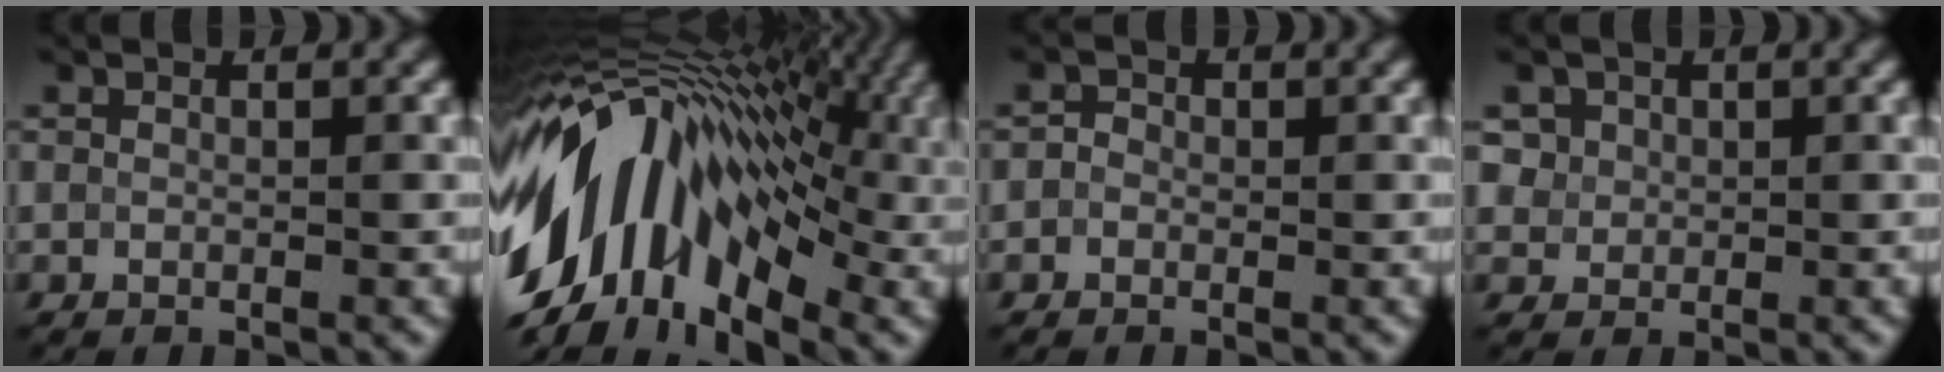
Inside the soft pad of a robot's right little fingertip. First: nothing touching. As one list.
[{"total": 15.1, "force": [-1.2, 9.7, 11.6], "torque": [-0.205, 0.030, -0.036]}, {"total": 1.0, "force": [-0.2, 0.9, 0.4], "torque": [-0.003, -0.001, -0.015]}, {"total": 3.5, "force": [1.7, 2.8, 1.2], "torque": [-0.031, 0.000, 0.036]}]